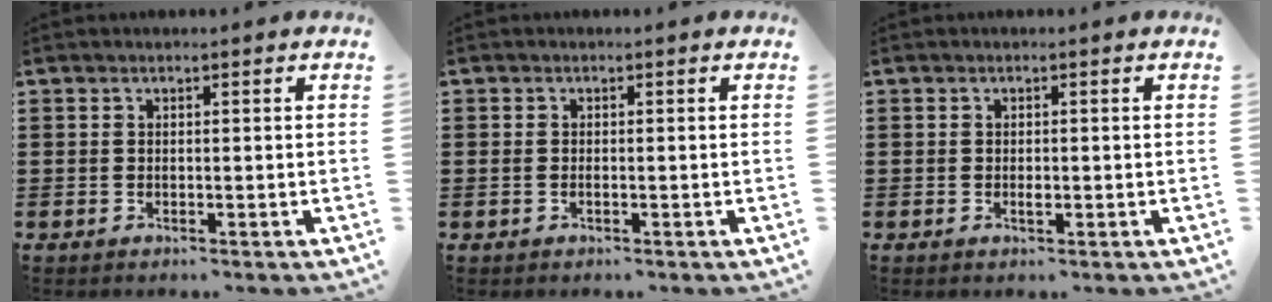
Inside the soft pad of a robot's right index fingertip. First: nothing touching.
{"total": 0.7, "force": [-0.3, 0.2, 0.6], "torque": [-0.013, -0.006, -0.003]}
{"total": 1.0, "force": [-0.2, 0.3, 1.0], "torque": [-0.019, -0.005, -0.003]}